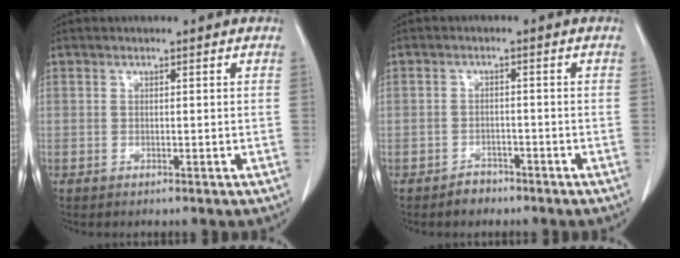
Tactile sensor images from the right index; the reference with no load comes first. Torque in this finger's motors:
{"motor_torque": [-1.40, -0.06, -0.60, -0.21]}